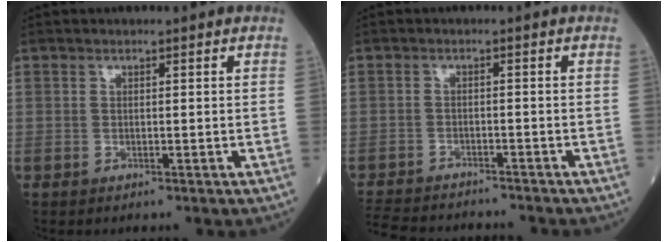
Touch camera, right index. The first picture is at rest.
{"total": 11.6, "force": [-10.6, 3.0, 3.5], "torque": [-0.079, -0.007, -0.157]}